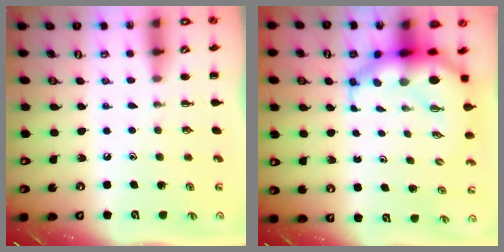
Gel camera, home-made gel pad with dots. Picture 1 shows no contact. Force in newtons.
{"total": 8.8, "press": 8.5, "slide": 2.3}